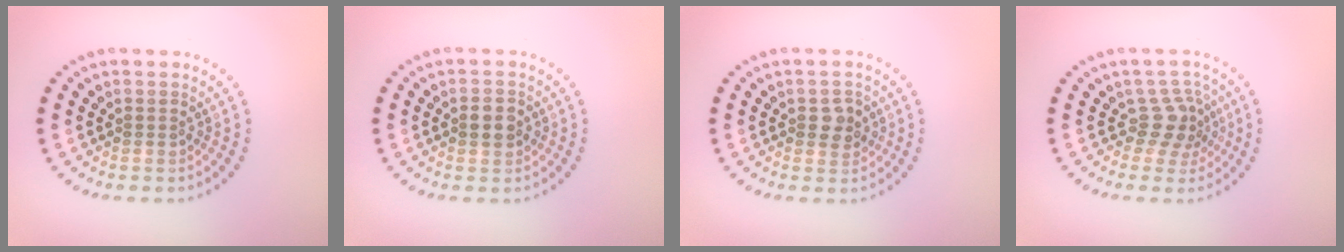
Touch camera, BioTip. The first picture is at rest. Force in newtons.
{"total": 2.0, "press": 2.0, "slide": 0.1}
{"total": 2.1, "press": 2.0, "slide": 0.4}
{"total": 2.8, "press": 2.1, "slide": 1.8}